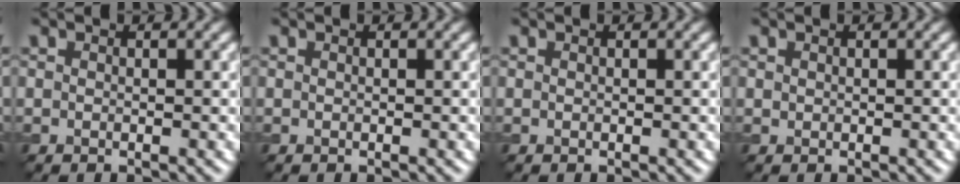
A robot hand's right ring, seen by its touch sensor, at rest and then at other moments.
{"total": 0.0}
{"total": 0.0}
{"total": 0.5, "force": [0.0, -0.3, -0.5], "torque": [0.003, 0.008, 0.008]}